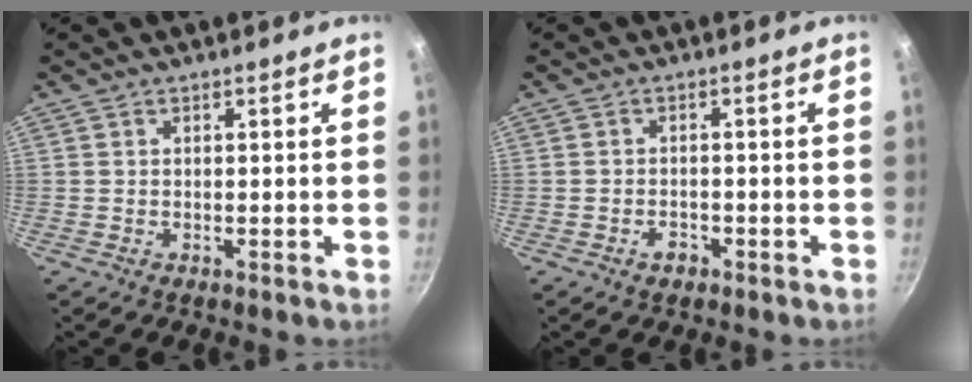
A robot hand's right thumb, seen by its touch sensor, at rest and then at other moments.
{"total": 2.4, "force": [-1.4, 1.6, 1.2], "torque": [-0.010, 0.016, -0.020]}